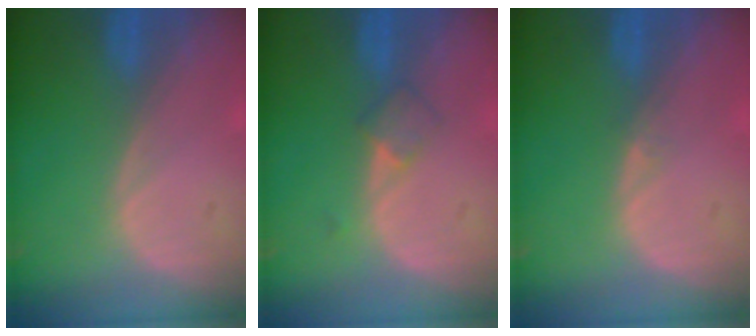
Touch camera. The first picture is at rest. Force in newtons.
{"total": 2.7, "press": 2.4, "slide": 1.1}
{"total": 0.6, "press": 0.5, "slide": 0.4}